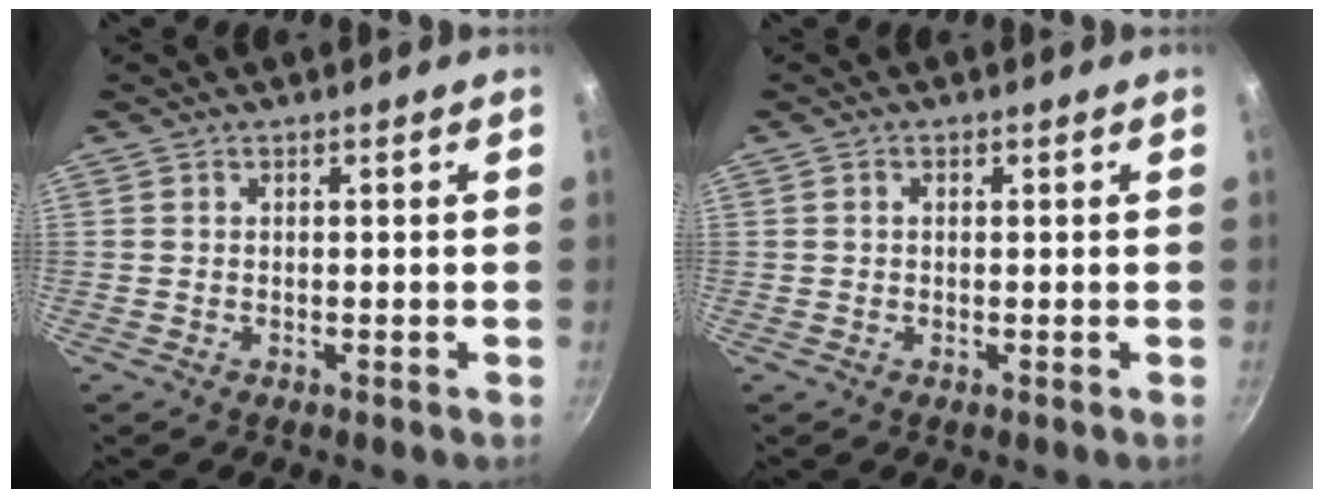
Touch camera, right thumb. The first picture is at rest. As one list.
[{"total": 1.1, "force": [0.2, 0.8, 0.6], "torque": [-0.012, 0.005, 0.004]}]